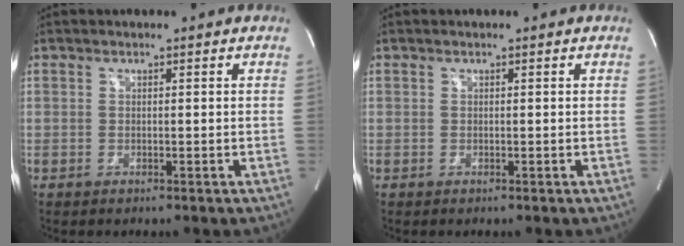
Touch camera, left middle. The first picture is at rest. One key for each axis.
{"total": 0.0}